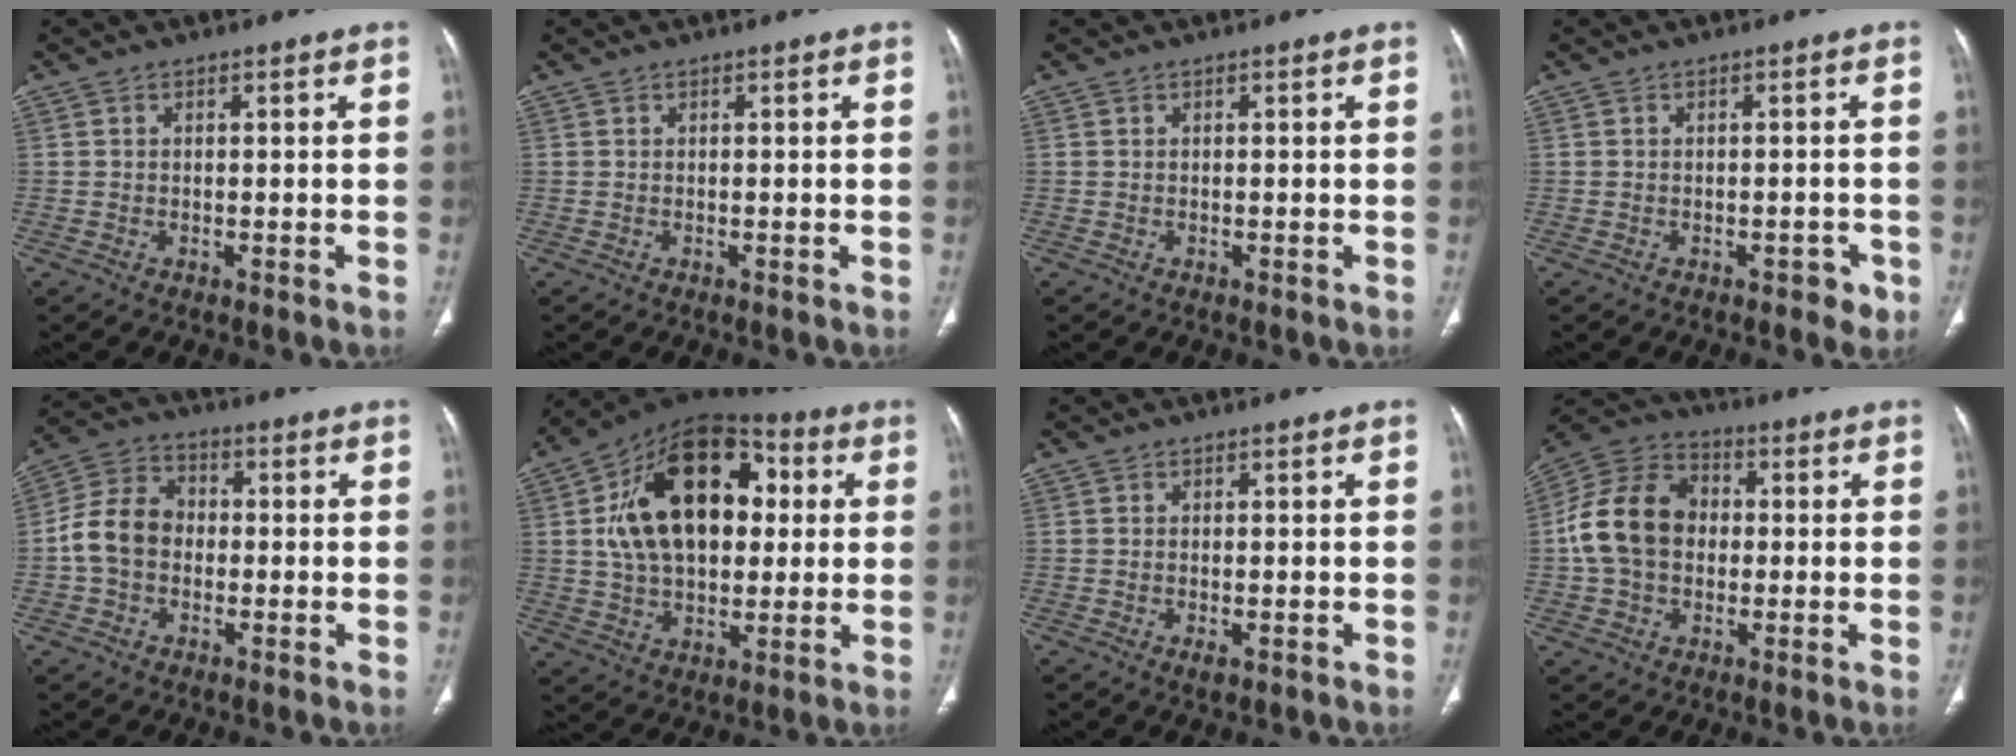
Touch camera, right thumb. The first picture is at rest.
{"total": 0.0}
{"total": 0.0}
{"total": 3.3, "force": [-2.0, 1.9, 1.9], "torque": [-0.009, 0.011, -0.023]}
{"total": 9.3, "force": [-1.0, 7.3, 5.7], "torque": [-0.100, 0.032, -0.032]}
{"total": 23.7, "force": [4.4, 14.9, 17.9], "torque": [-0.273, 0.018, 0.068]}
{"total": 1.4, "force": [-0.5, 0.7, 1.1], "torque": [-0.021, -0.003, -0.007]}
{"total": 14.4, "force": [0.1, 11.1, 9.3], "torque": [-0.162, 0.034, -0.006]}